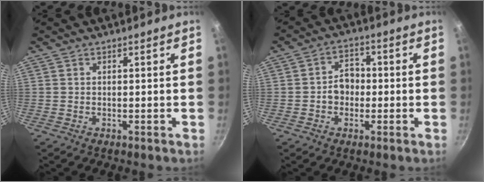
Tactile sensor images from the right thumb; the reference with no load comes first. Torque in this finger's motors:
{"motor_torque": [0.26, 0.04, -0.08, 0.10, 0.04]}